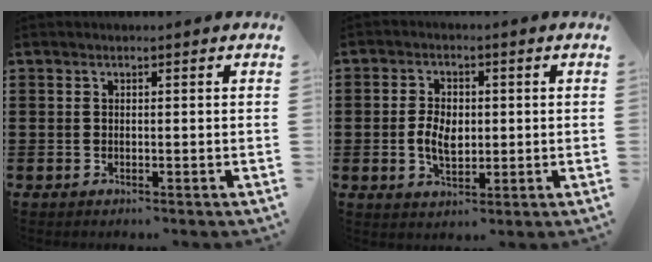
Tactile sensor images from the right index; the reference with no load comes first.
{"total": 4.7, "force": [-0.2, 2.9, 3.7], "torque": [-0.082, 0.007, -0.008]}